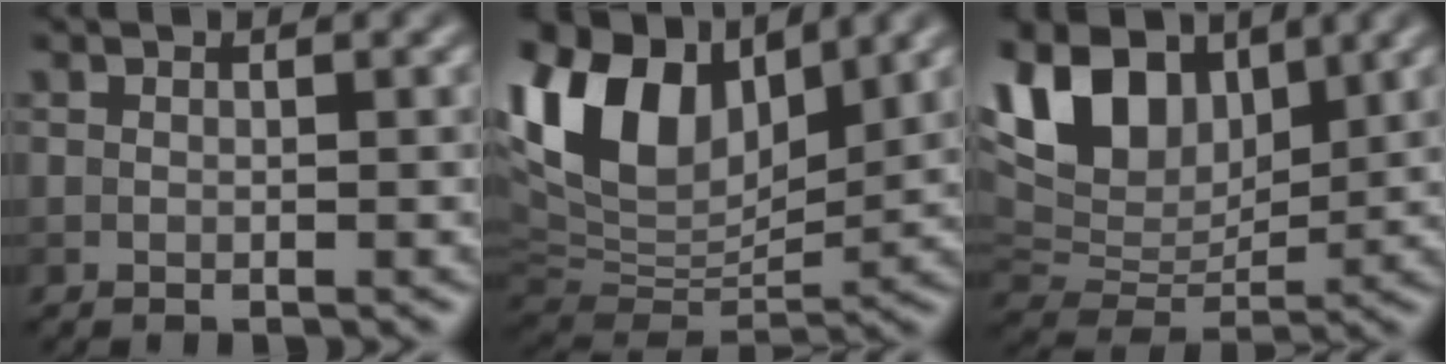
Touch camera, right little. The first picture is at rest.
{"total": 12.8, "force": [5.6, 7.5, 8.8], "torque": [-0.191, 0.025, 0.103]}
{"total": 11.4, "force": [5.4, 6.8, 7.4], "torque": [-0.161, 0.015, 0.094]}